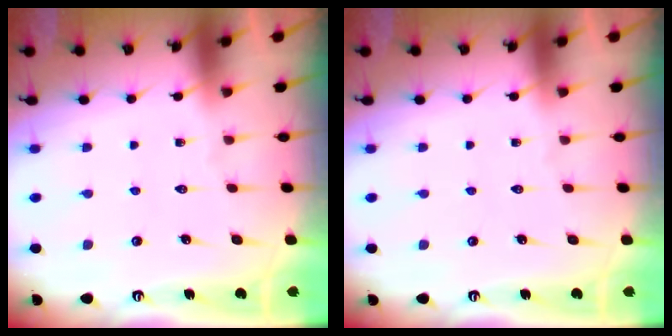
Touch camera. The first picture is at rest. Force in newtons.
{"total": 0.0}